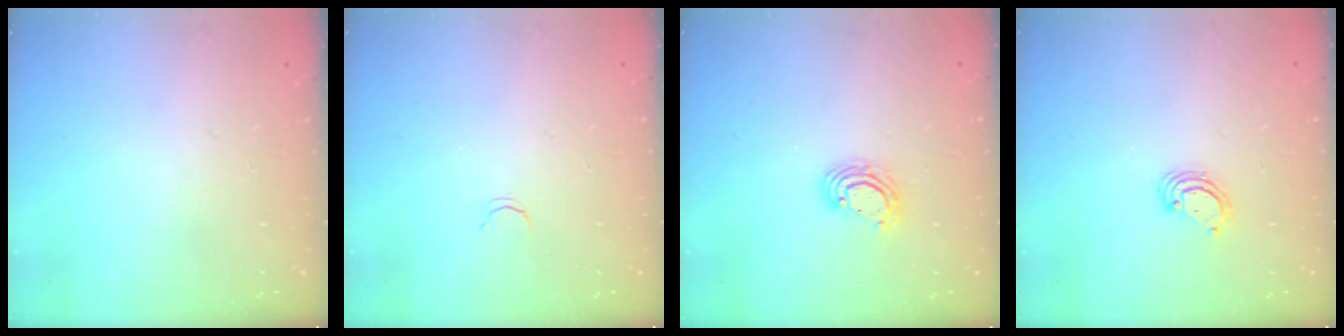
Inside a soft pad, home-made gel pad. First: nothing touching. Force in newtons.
{"total": 2.1, "press": 2.1, "slide": 0.4}
{"total": 5.1, "press": 5.1, "slide": 0.3}
{"total": 3.5, "press": 3.5, "slide": 0.2}